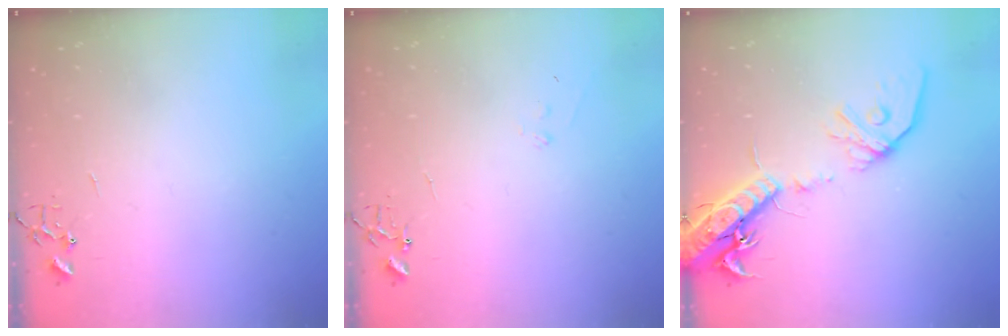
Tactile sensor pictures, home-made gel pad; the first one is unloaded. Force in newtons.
{"total": 7.1, "press": 7.1, "slide": 0.7}
{"total": 18.3, "press": 17.9, "slide": 3.7}